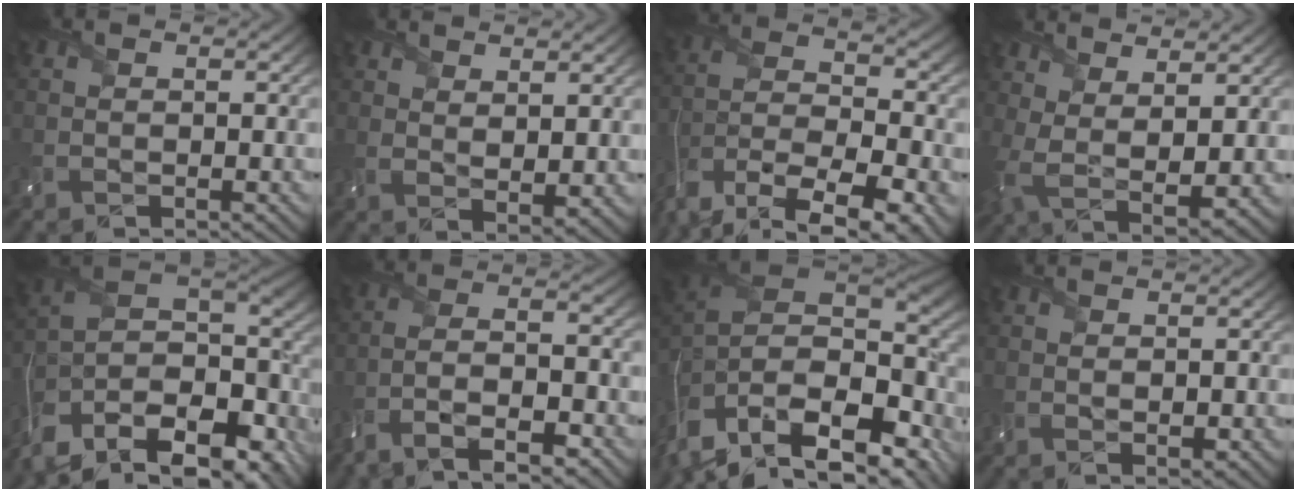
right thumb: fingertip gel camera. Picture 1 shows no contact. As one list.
[{"total": 3.1, "force": [2.2, 1.1, 1.8], "torque": [-0.042, -0.010, 0.048]}, {"total": 13.0, "force": [-8.7, 5.7, 7.8], "torque": [-0.176, -0.031, -0.137]}, {"total": 6.2, "force": [3.3, 1.9, 4.9], "torque": [-0.122, -0.011, 0.069]}, {"total": 13.6, "force": [-6.8, 6.0, 10.1], "torque": [-0.230, -0.021, -0.088]}, {"total": 9.7, "force": [-6.1, 2.7, 7.0], "torque": [-0.134, -0.003, -0.117]}, {"total": 16.0, "force": [-4.6, 9.6, 11.9], "torque": [-0.211, 0.001, -0.047]}, {"total": 1.6, "force": [0.3, 0.8, 1.3], "torque": [-0.017, -0.003, 0.013]}]